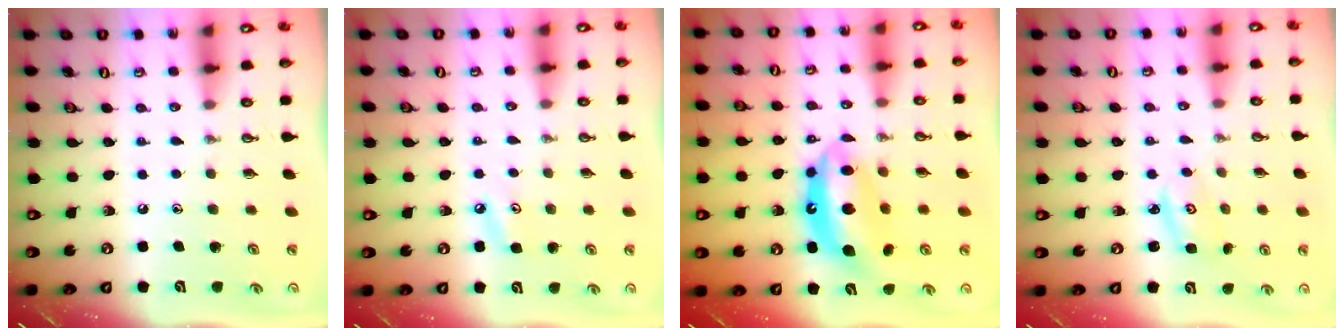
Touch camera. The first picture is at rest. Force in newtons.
{"total": 5.5, "press": 5.5, "slide": 0.5}
{"total": 13.2, "press": 13.0, "slide": 1.9}
{"total": 2.8, "press": 2.8, "slide": 0.3}